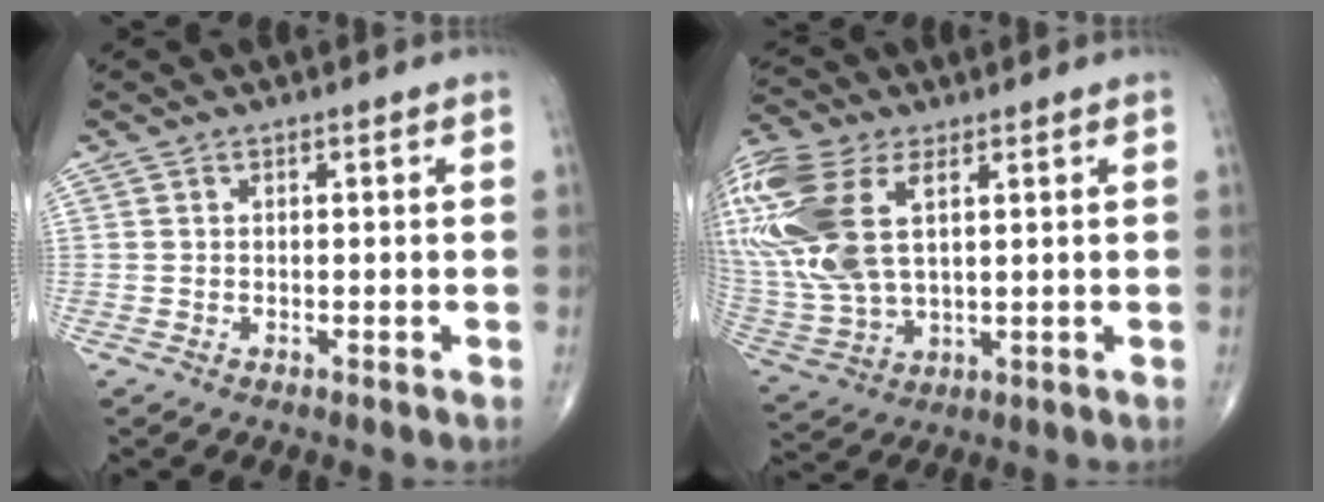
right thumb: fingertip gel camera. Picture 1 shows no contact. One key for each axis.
{"total": 22.4, "fx": 7.0, "fy": 12.2, "fz": 17.4, "tx": -0.432, "ty": 0.000, "tz": 0.137}